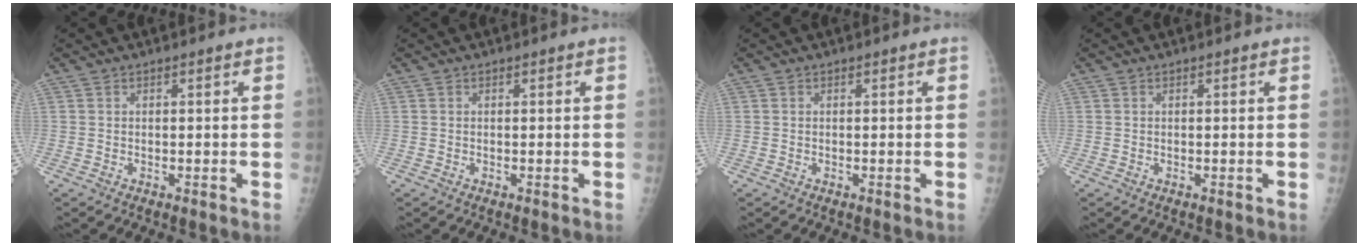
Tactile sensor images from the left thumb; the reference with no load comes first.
{"total": 0.0}
{"total": 0.0}
{"total": 0.0}